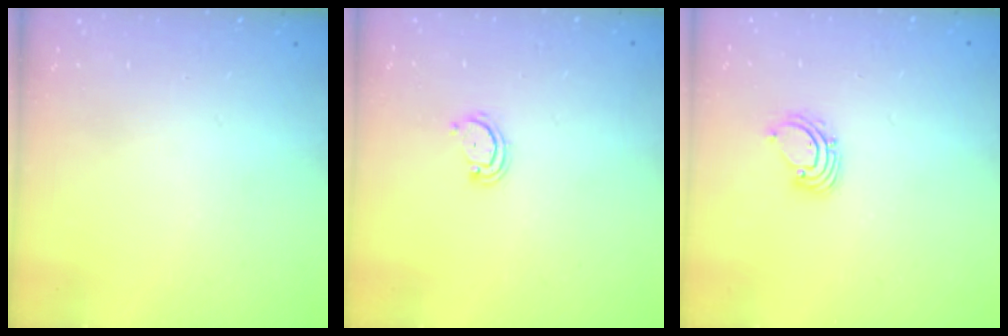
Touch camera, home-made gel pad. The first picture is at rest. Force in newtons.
{"total": 2.6, "press": 2.6, "slide": 0.3}
{"total": 2.6, "press": 2.6, "slide": 0.2}